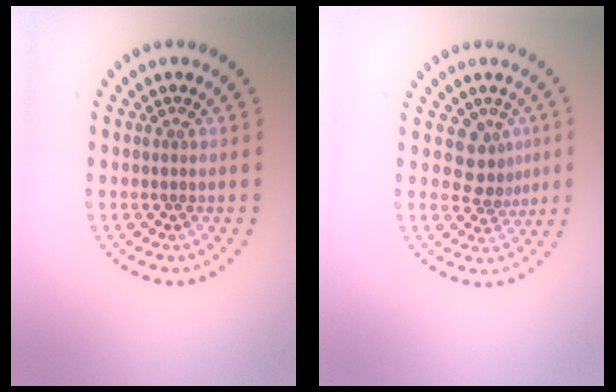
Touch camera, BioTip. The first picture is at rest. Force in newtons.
{"total": 3.0, "press": 2.8, "slide": 1.1}